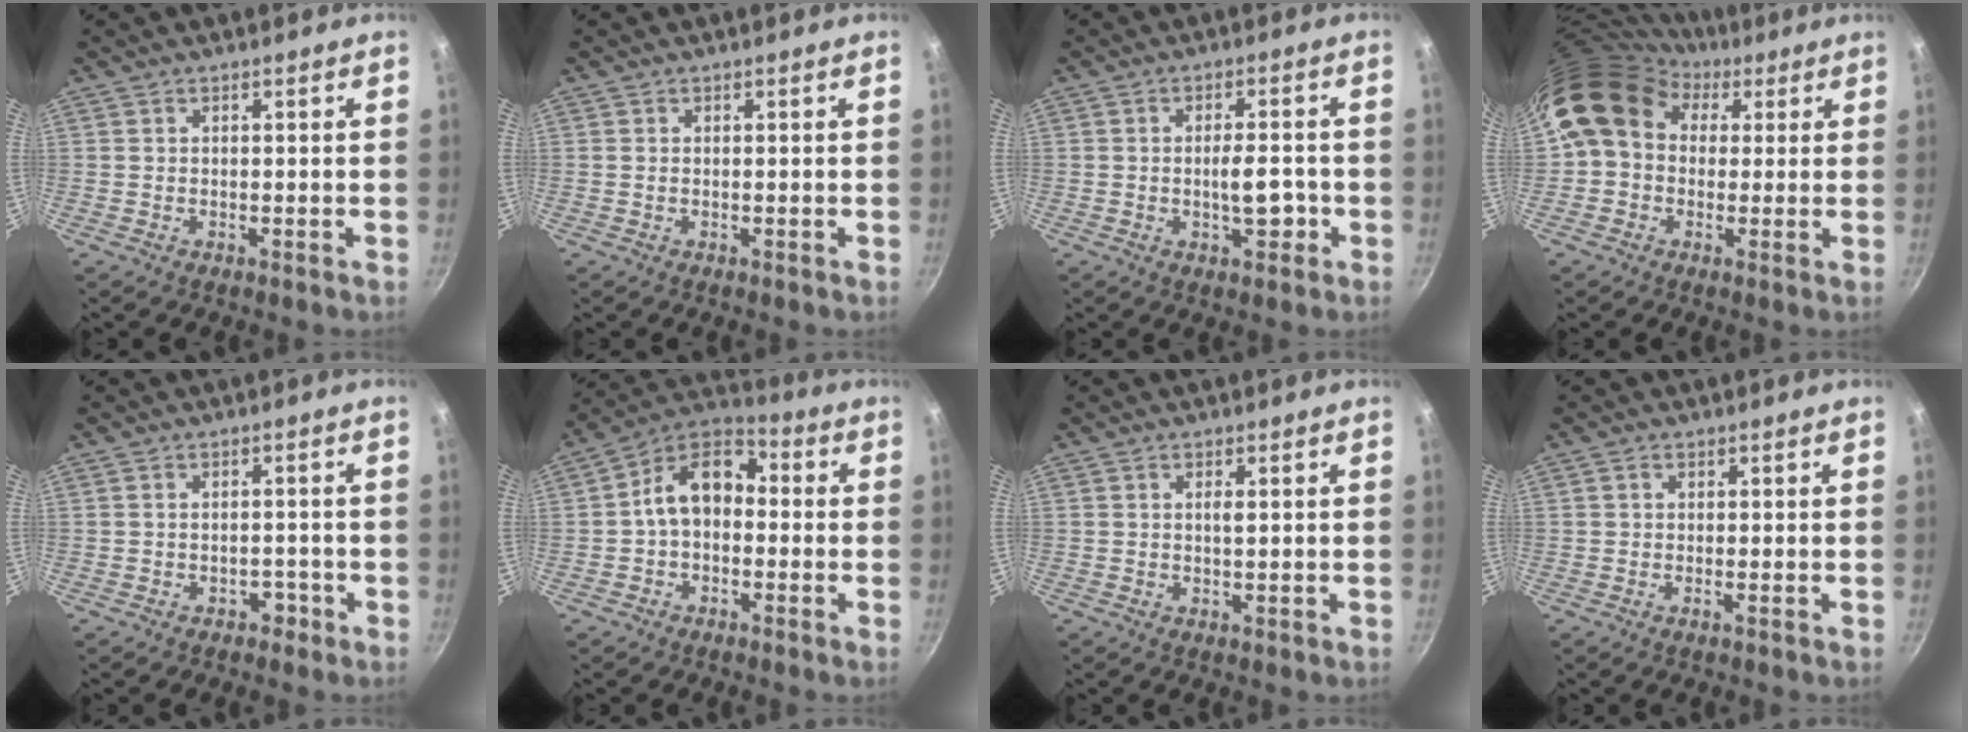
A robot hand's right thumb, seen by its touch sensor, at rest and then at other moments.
{"total": 0.0}
{"total": 5.6, "force": [-1.4, 2.4, 4.9], "torque": [-0.052, 0.011, -0.021]}
{"total": 13.4, "force": [3.9, 10.7, 7.0], "torque": [-0.100, 0.019, 0.049]}
{"total": 2.1, "force": [-1.2, 1.4, 0.9], "torque": [0.001, 0.018, -0.008]}
{"total": 11.5, "force": [-0.2, 8.0, 8.2], "torque": [-0.105, 0.045, -0.028]}
{"total": 1.4, "force": [0.4, 0.4, 1.3], "torque": [-0.024, 0.000, 0.006]}
{"total": 0.8, "force": [0.1, 0.4, 0.7], "torque": [-0.018, 0.003, -0.003]}